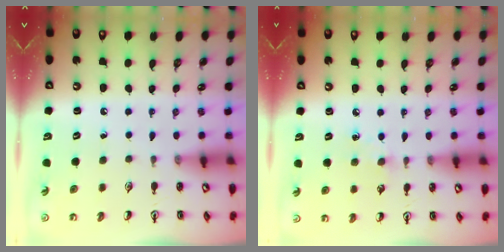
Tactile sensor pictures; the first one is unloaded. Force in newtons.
{"total": 6.5, "press": 6.4, "slide": 1.0}